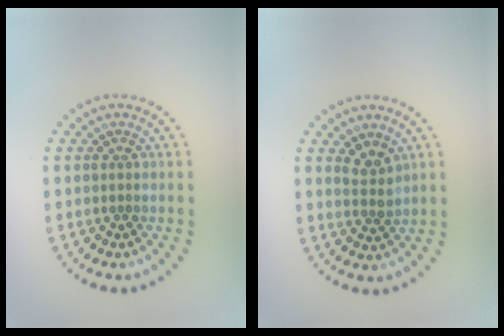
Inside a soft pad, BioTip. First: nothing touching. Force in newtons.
{"total": 1.9, "press": 1.5, "slide": 1.1}